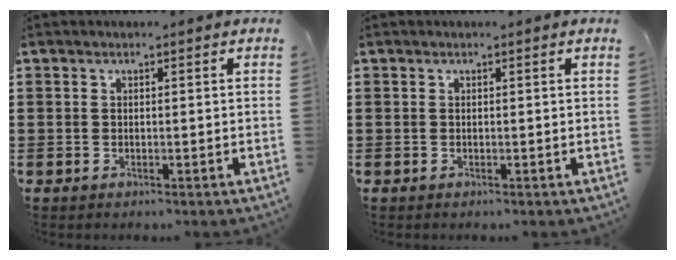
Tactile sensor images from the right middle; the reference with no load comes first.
{"total": 0.0}